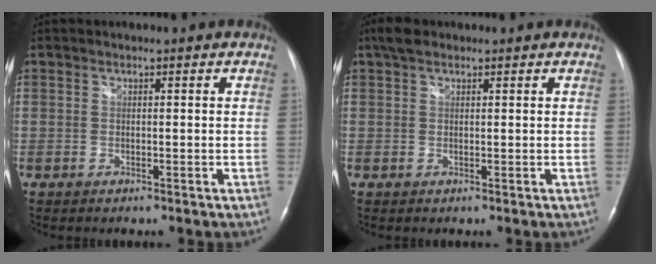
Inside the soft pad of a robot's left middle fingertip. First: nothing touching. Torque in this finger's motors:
{"motor_torque": [0.27, -0.23, -0.11, 0.03]}